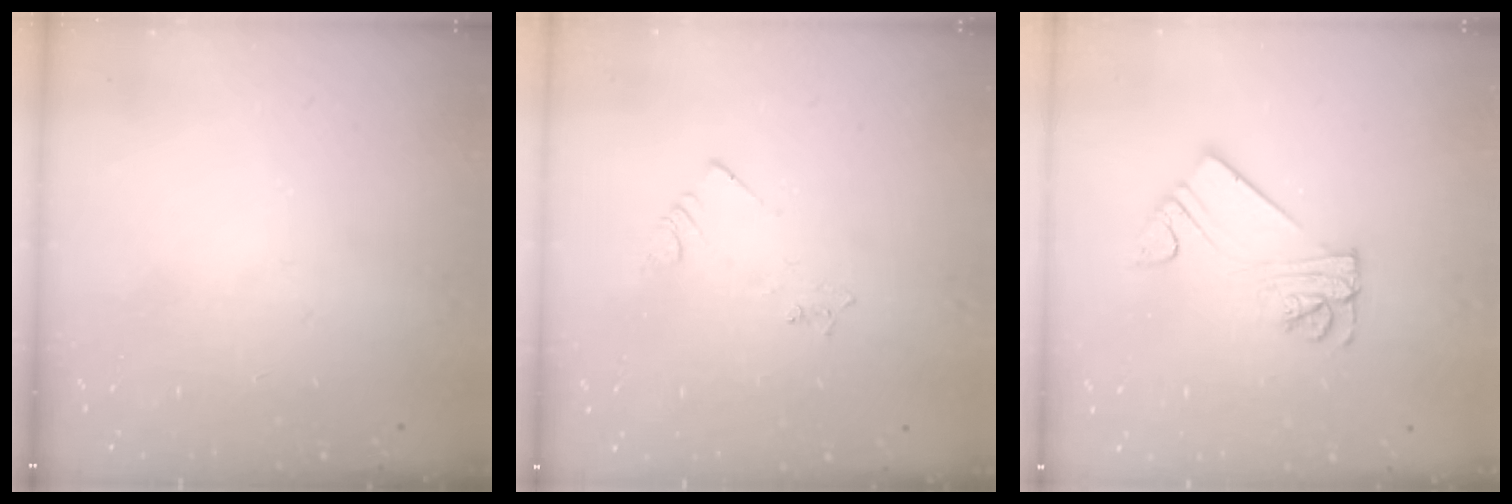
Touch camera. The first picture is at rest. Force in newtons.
{"total": 1.9, "press": 1.9, "slide": 0.3}
{"total": 7.0, "press": 7.0, "slide": 0.7}